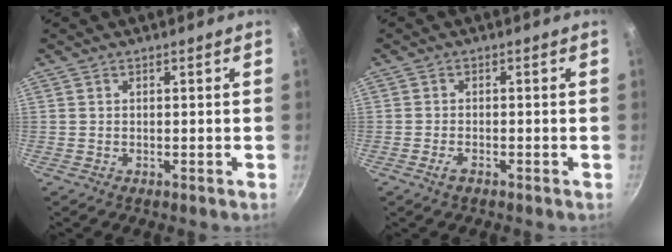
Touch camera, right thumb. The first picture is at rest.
{"total": 1.8, "force": [-1.2, 0.6, 1.2], "torque": [-0.028, 0.009, -0.025]}